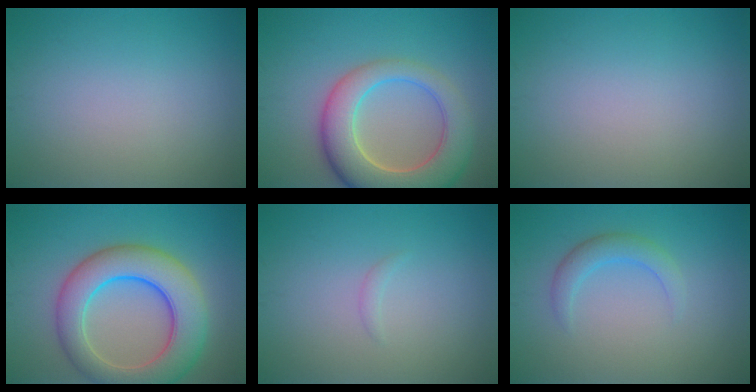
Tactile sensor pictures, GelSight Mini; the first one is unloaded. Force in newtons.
{"total": 8.7, "press": 8.7, "slide": 0.8}
{"total": 0.0}
{"total": 9.0, "press": 9.0, "slide": 0.2}
{"total": 0.5, "press": 0.5, "slide": 0.1}
{"total": 2.3, "press": 2.3, "slide": 0.1}